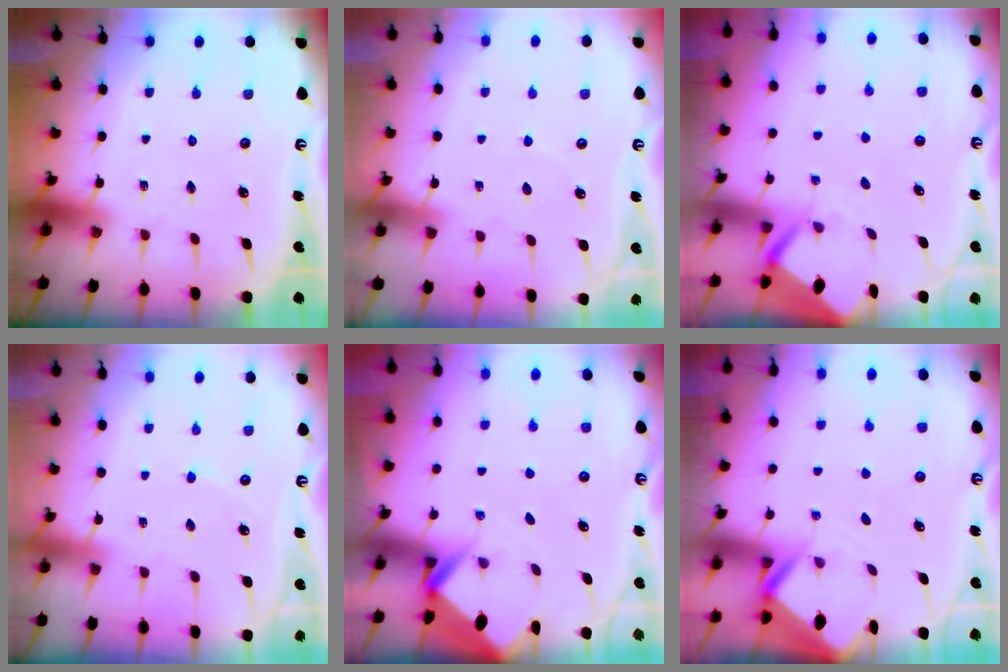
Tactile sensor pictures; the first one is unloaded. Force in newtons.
{"total": 2.6, "press": 2.6, "slide": 0.4}
{"total": 3.1, "press": 3.1, "slide": 0.3}
{"total": 1.2, "press": 1.2, "slide": 0.2}
{"total": 3.0, "press": 2.9, "slide": 0.4}
{"total": 2.5, "press": 2.5, "slide": 0.2}